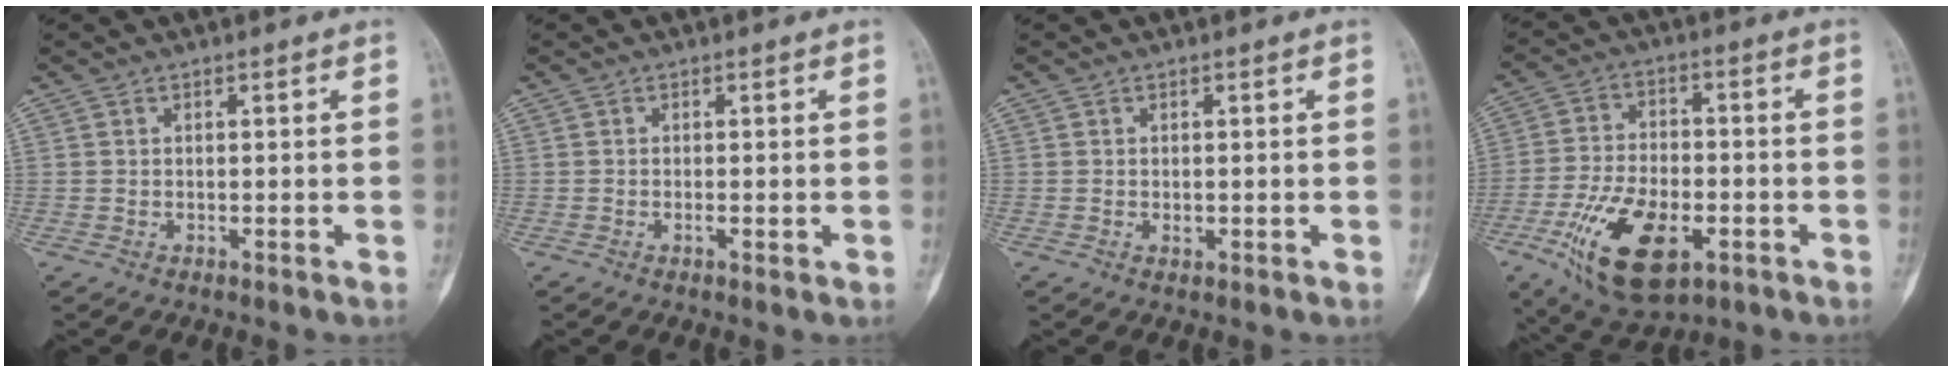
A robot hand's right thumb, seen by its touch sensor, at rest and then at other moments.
{"total": 1.1, "force": [-0.2, 0.3, 1.1], "torque": [-0.015, 0.000, -0.004]}
{"total": 0.7, "force": [-0.1, 0.6, 0.4], "torque": [-0.006, -0.001, -0.001]}
{"total": 16.4, "force": [-6.6, 8.4, 12.4], "torque": [-0.219, 0.012, -0.109]}